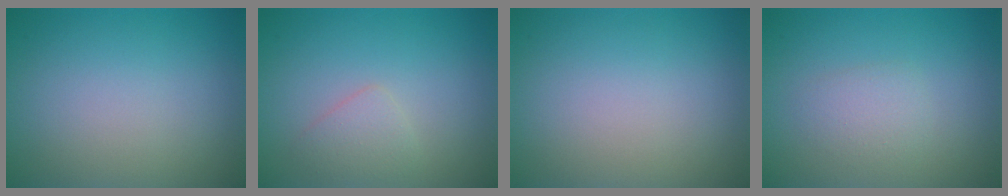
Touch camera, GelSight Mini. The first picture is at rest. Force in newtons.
{"total": 1.6, "press": 1.6, "slide": 0.1}
{"total": 0.0}
{"total": 1.6, "press": 1.6, "slide": 0.1}